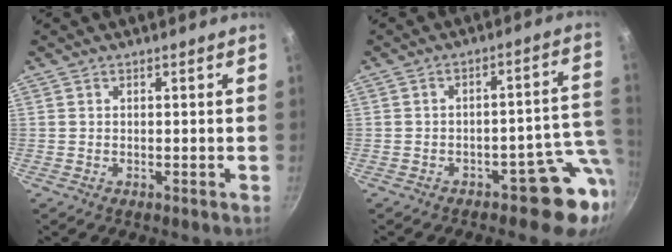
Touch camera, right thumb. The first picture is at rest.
{"total": 9.7, "force": [-4.4, 5.3, 6.8], "torque": [-0.004, 0.049, -0.055]}